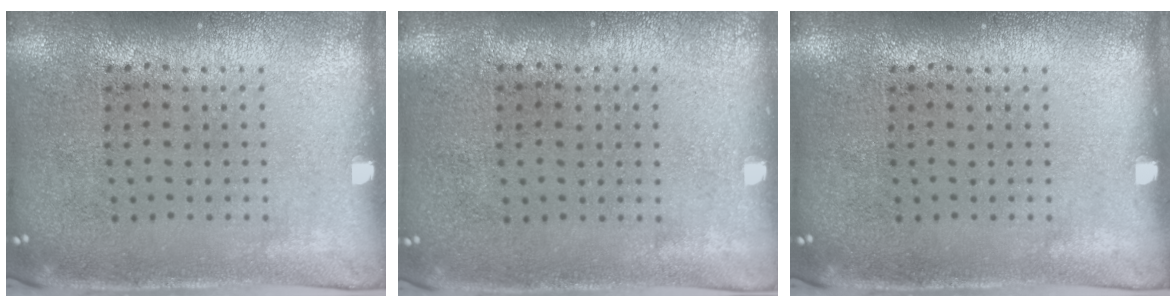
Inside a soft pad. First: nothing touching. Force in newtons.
{"total": 0.0}
{"total": 0.0}